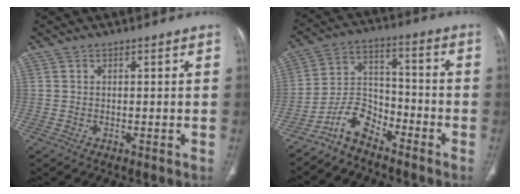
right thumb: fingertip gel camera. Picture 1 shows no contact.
{"total": 8.3, "force": [-6.5, 4.1, 3.1], "torque": [-0.051, 0.069, -0.135]}